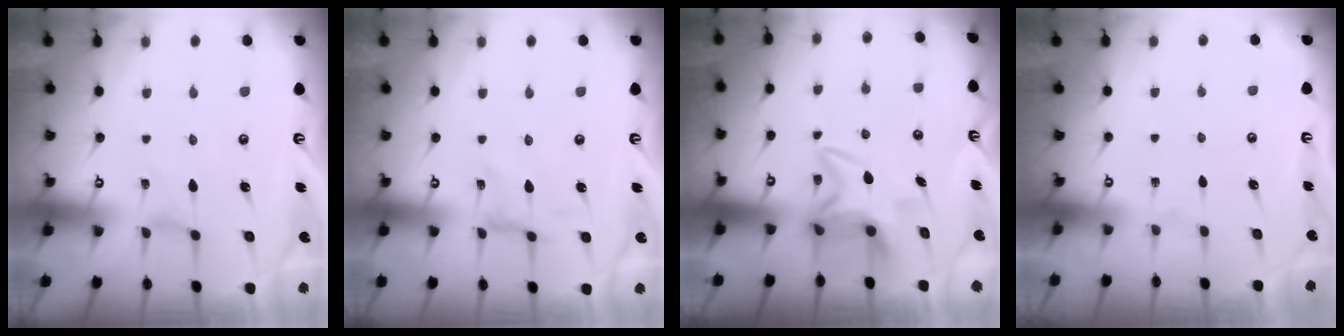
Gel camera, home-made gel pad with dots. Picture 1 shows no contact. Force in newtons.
{"total": 0.0}
{"total": 5.6, "press": 5.5, "slide": 0.7}
{"total": 0.0}